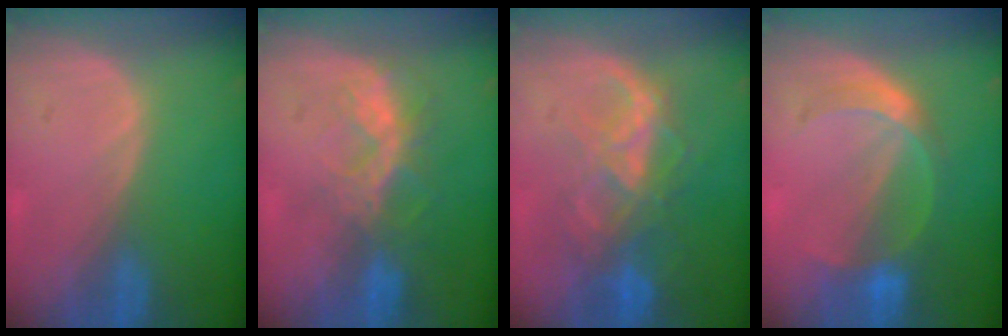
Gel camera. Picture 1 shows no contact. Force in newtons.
{"total": 6.6, "press": 5.9, "slide": 3.1}
{"total": 8.8, "press": 7.5, "slide": 4.6}
{"total": 5.8, "press": 5.3, "slide": 2.3}